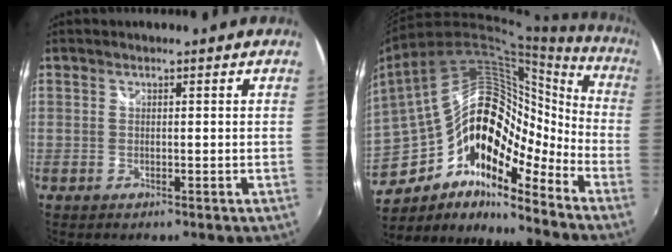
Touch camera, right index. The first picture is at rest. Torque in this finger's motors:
{"motor_torque": [0.61, -0.44, 0.76, 0.12]}